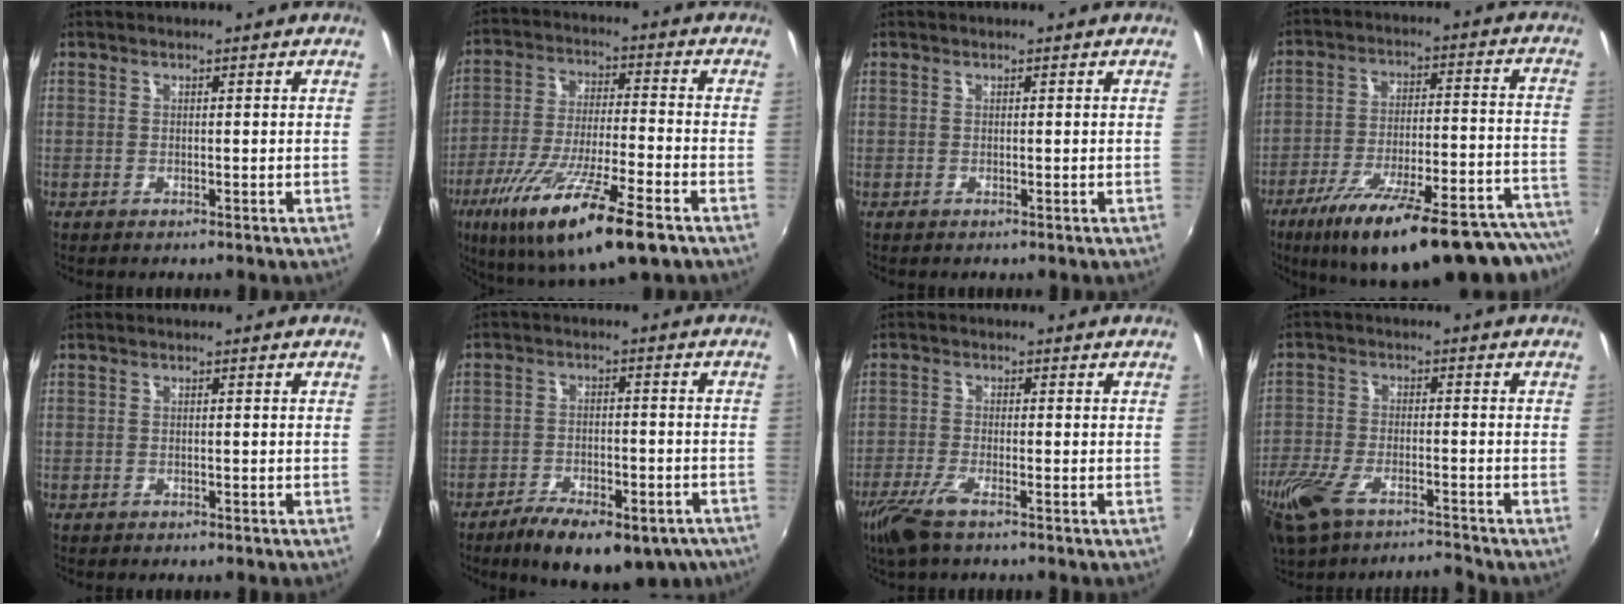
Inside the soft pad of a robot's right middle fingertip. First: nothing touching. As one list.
[{"total": 20.2, "force": [-11.7, 3.6, 16.0], "torque": [-0.301, -0.050, -0.204]}, {"total": 0.0}, {"total": 29.6, "force": [-23.7, 5.0, 17.0], "torque": [-0.235, -0.044, -0.328]}, {"total": 0.7, "force": [-0.6, 0.3, 0.3], "torque": [-0.007, 0.000, -0.009]}, {"total": 18.8, "force": [-13.6, 7.4, 10.6], "torque": [-0.185, -0.018, -0.179]}, {"total": 5.7, "force": [-3.9, 0.9, 4.1], "torque": [-0.103, -0.016, -0.079]}, {"total": 11.9, "force": [-9.4, 3.5, 6.4], "torque": [-0.165, -0.035, -0.185]}]